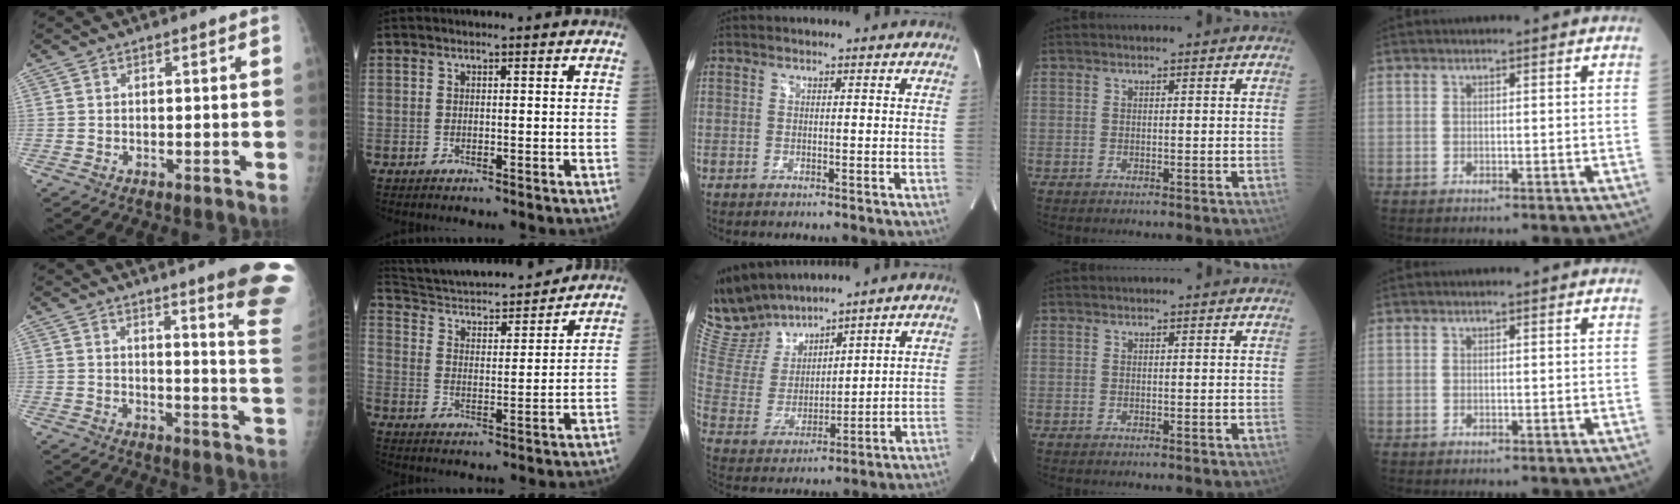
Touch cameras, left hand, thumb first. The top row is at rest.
{"thumb": {"total": 16.5, "force": [12.3, 0.2, 10.9], "torque": [-0.109, -0.101, 0.140]}, "index": {"total": 18.3, "force": [17.1, 2.3, 6.1], "torque": [-0.104, 0.017, 0.265]}, "middle": {"total": 12.1, "force": [11.3, 3.1, 3.1], "torque": [-0.085, 0.014, 0.238]}}